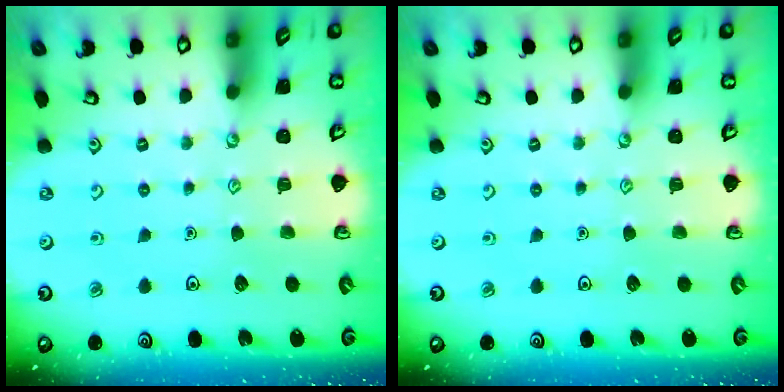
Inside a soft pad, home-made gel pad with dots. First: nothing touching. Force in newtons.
{"total": 0.0}